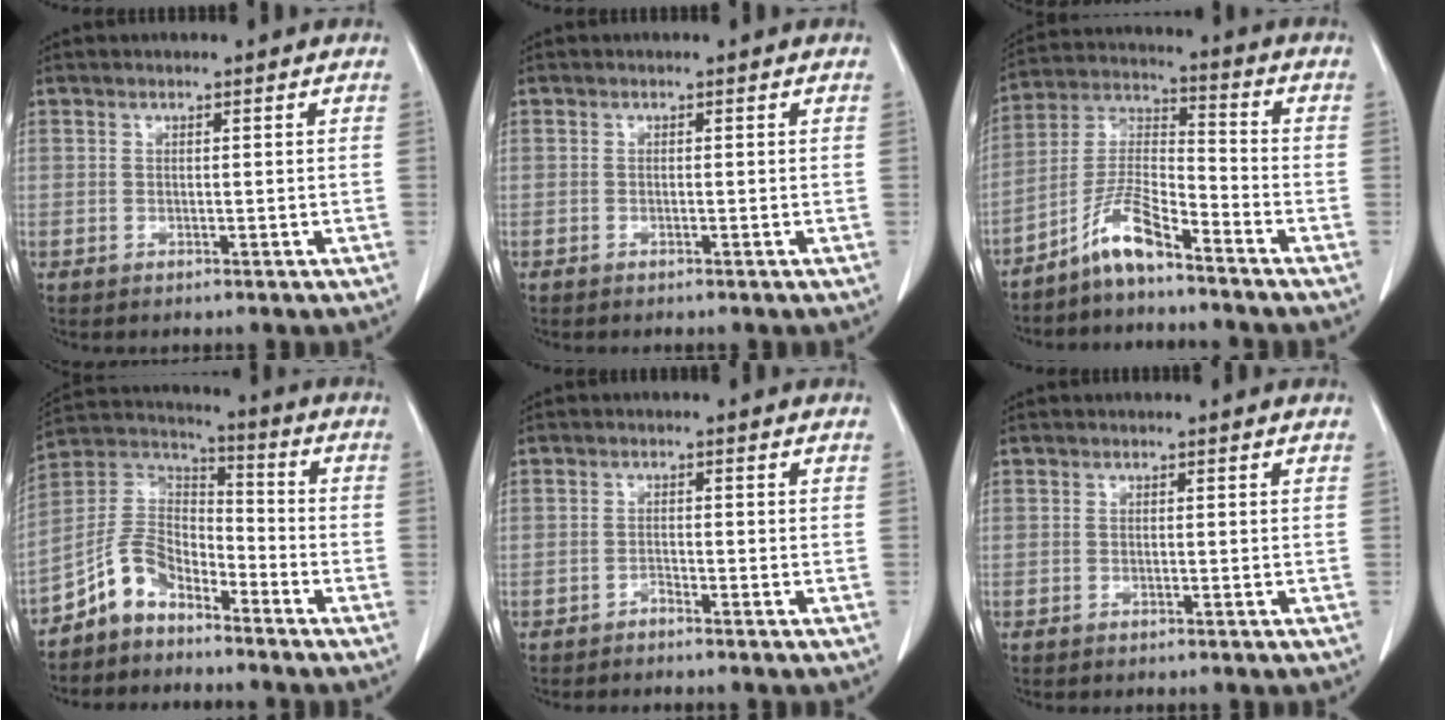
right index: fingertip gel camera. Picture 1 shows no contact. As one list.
[{"total": 0.0}, {"total": 8.3, "force": [-6.1, 1.3, 5.5], "torque": [-0.121, 0.006, -0.123]}, {"total": 8.5, "force": [-6.0, 4.8, 3.7], "torque": [-0.081, 0.030, -0.123]}, {"total": 1.0, "force": [-1.0, 0.0, 0.3], "torque": [-0.004, 0.002, -0.018]}, {"total": 0.0}]